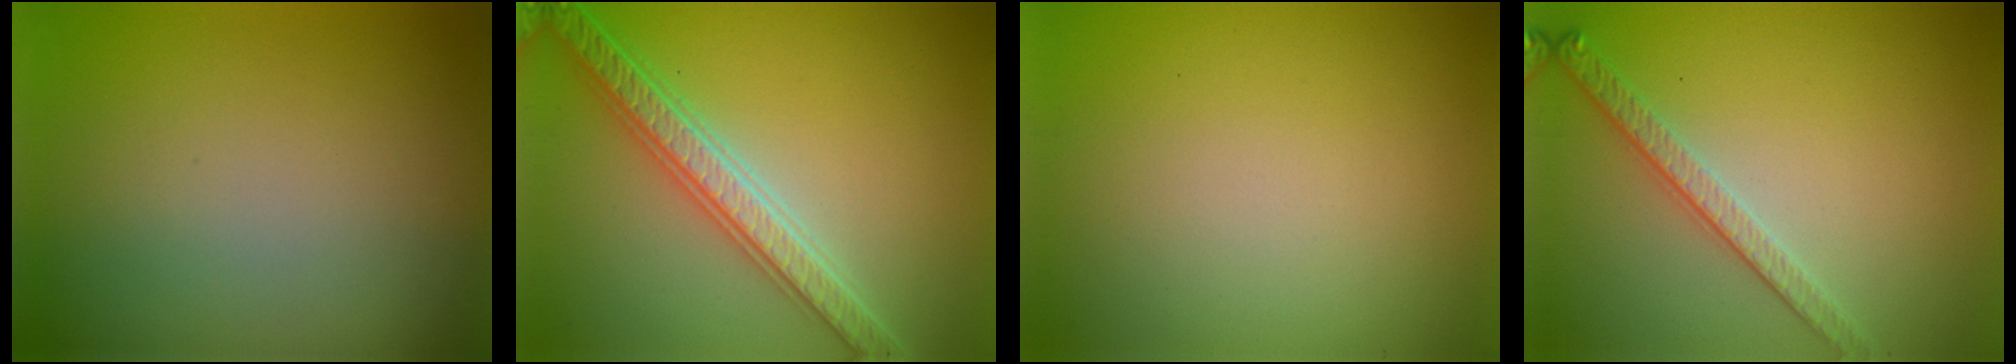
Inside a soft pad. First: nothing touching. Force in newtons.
{"total": 5.6, "press": 5.4, "slide": 1.1}
{"total": 0.0}
{"total": 2.8, "press": 2.5, "slide": 1.2}